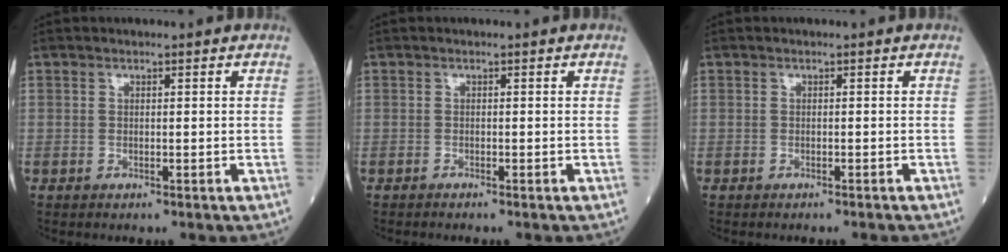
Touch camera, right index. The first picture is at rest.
{"total": 0.0}
{"total": 1.0, "force": [-0.9, -0.2, 0.3], "torque": [-0.004, 0.001, -0.013]}